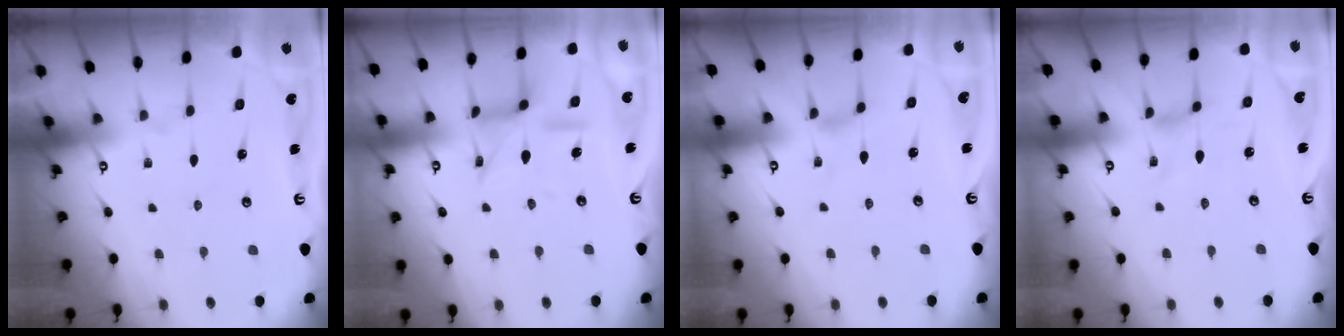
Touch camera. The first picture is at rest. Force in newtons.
{"total": 10.7, "press": 10.7, "slide": 0.7}
{"total": 0.0}
{"total": 0.0}